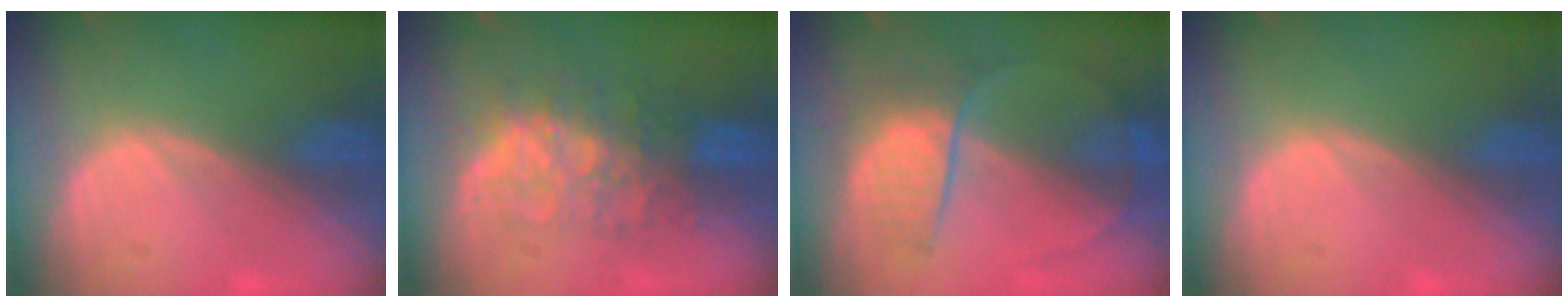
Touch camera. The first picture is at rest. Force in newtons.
{"total": 7.9, "press": 7.7, "slide": 2.0}
{"total": 6.6, "press": 6.5, "slide": 1.5}
{"total": 0.0}